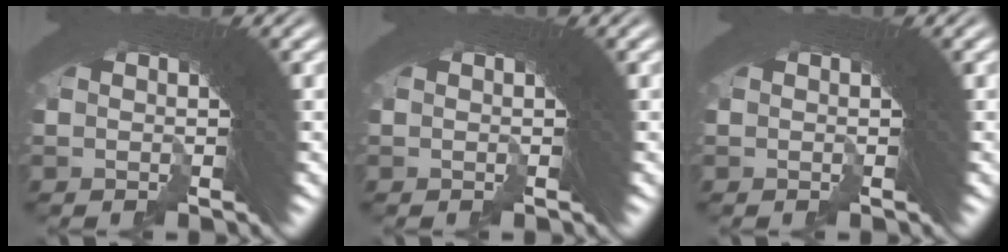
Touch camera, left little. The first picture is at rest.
{"total": 0.0}
{"total": 0.0}